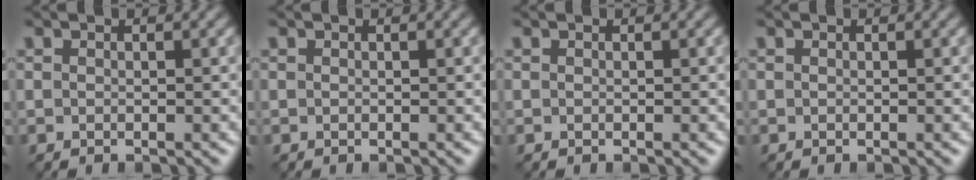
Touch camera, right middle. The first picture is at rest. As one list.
[{"total": 0.0}, {"total": 0.0}, {"total": 0.0}]